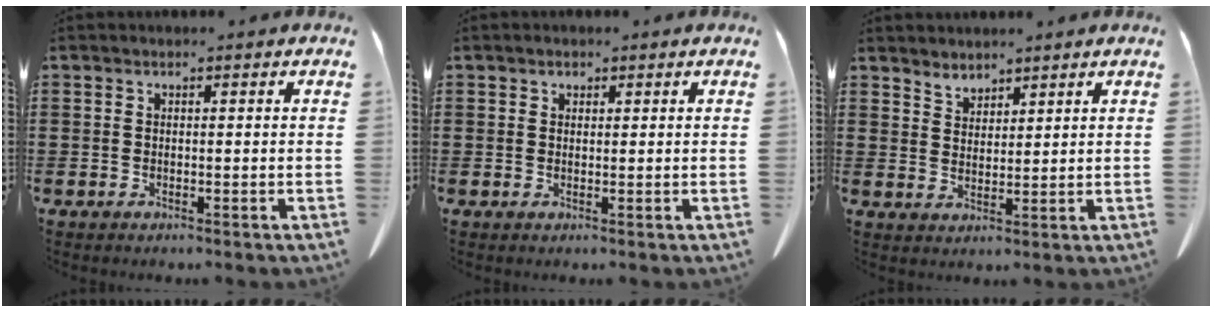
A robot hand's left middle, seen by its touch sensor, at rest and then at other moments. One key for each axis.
{"total": 0.9, "fx": 0.7, "fy": 0.5, "fz": 0.3, "tx": -0.008, "ty": 0.001, "tz": 0.014}
{"total": 2.7, "fx": 2.6, "fy": 0.5, "fz": -0.1, "tx": -0.005, "ty": -0.008, "tz": 0.052}